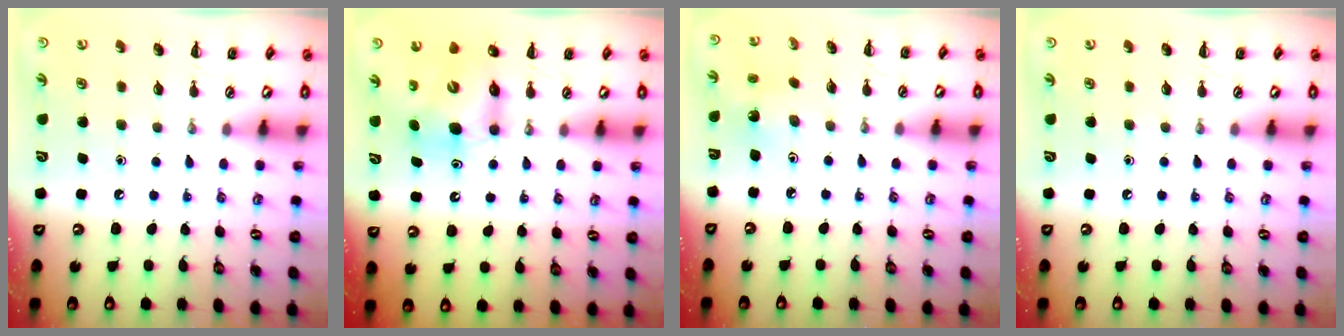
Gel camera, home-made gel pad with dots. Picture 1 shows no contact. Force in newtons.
{"total": 6.8, "press": 6.7, "slide": 1.5}
{"total": 1.7, "press": 1.5, "slide": 0.7}
{"total": 0.0}